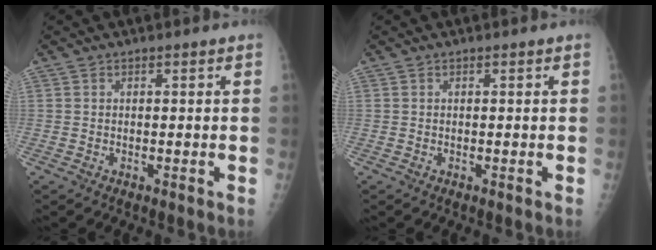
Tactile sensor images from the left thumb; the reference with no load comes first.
{"total": 0.0}